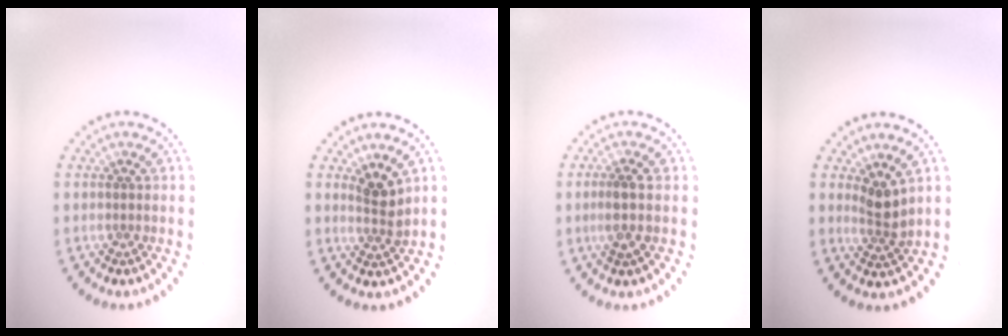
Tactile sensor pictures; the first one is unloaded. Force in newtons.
{"total": 2.3, "press": 1.8, "slide": 1.4}
{"total": 1.7, "press": 1.4, "slide": 0.9}
{"total": 2.3, "press": 1.8, "slide": 1.5}